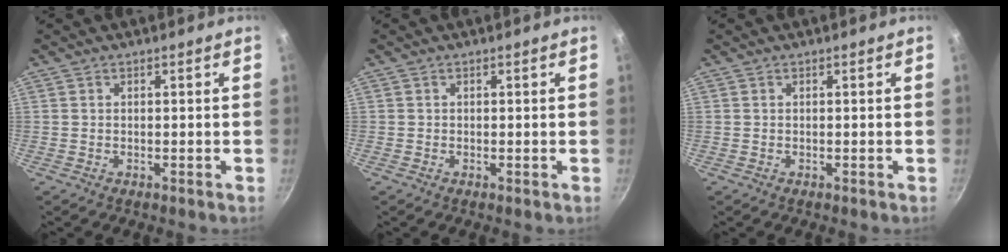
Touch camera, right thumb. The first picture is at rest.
{"total": 0.0}
{"total": 0.0}